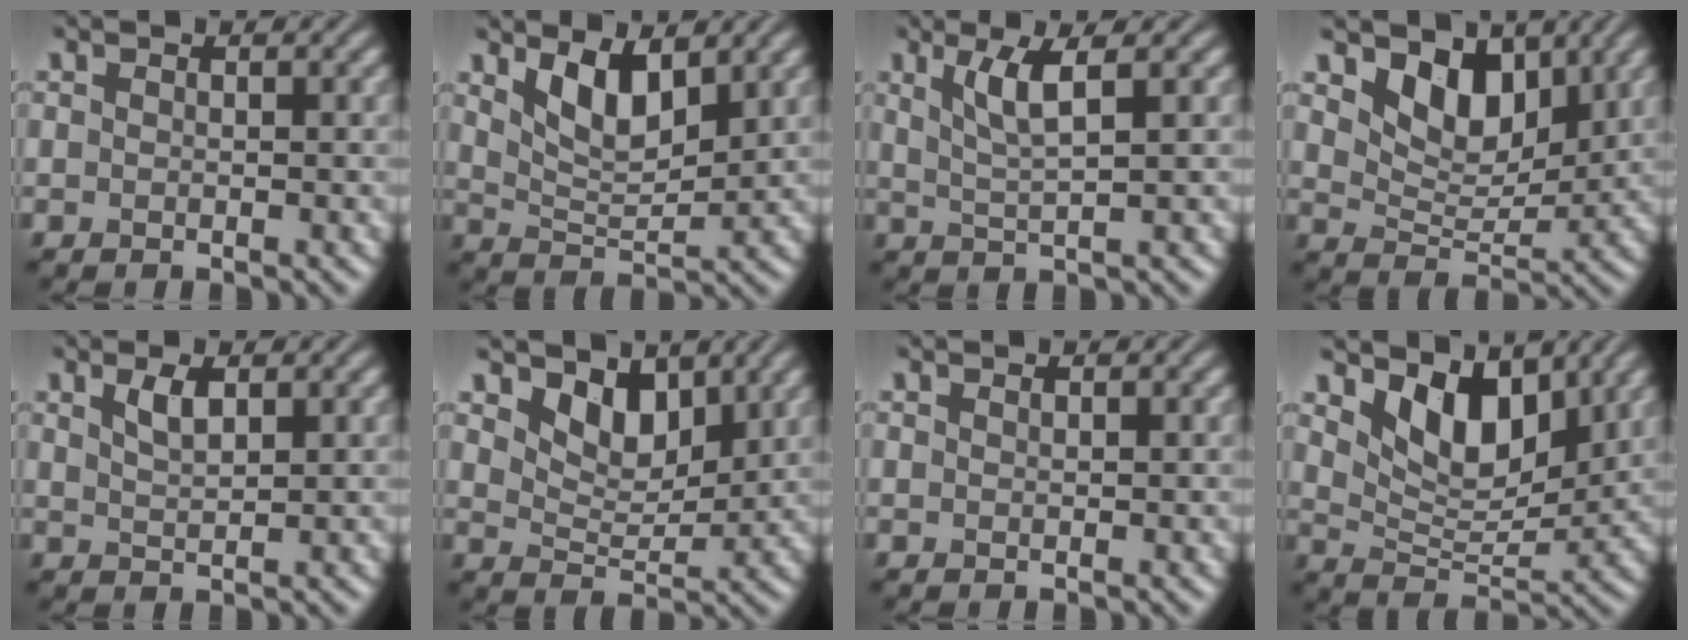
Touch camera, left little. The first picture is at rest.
{"total": 4.5, "force": [2.5, 1.8, 3.4], "torque": [-0.072, -0.007, 0.047]}
{"total": 3.3, "force": [1.4, 0.6, 2.9], "torque": [-0.057, -0.001, 0.030]}
{"total": 5.4, "force": [3.3, 3.1, 3.0], "torque": [-0.059, -0.012, 0.046]}
{"total": 1.8, "force": [1.1, 0.6, 1.4], "torque": [-0.029, 0.002, 0.023]}
{"total": 4.0, "force": [2.8, 2.0, 1.9], "torque": [-0.045, -0.011, 0.041]}
{"total": 0.0}
{"total": 6.1, "force": [3.5, 3.2, 3.9], "torque": [-0.074, -0.015, 0.056]}